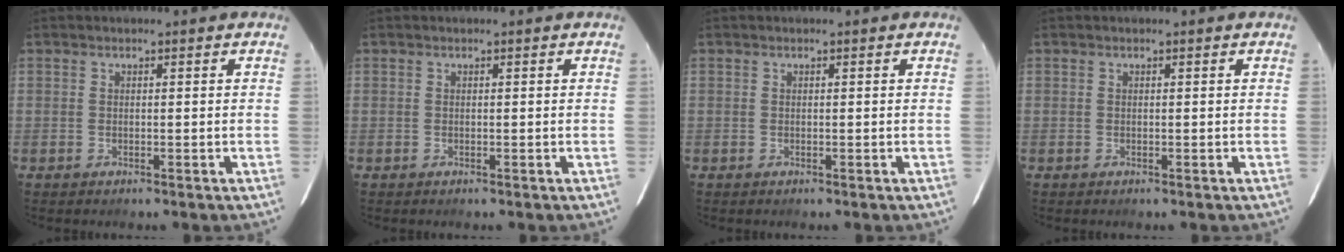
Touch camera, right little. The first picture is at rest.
{"total": 0.0}
{"total": 0.0}
{"total": 0.0}